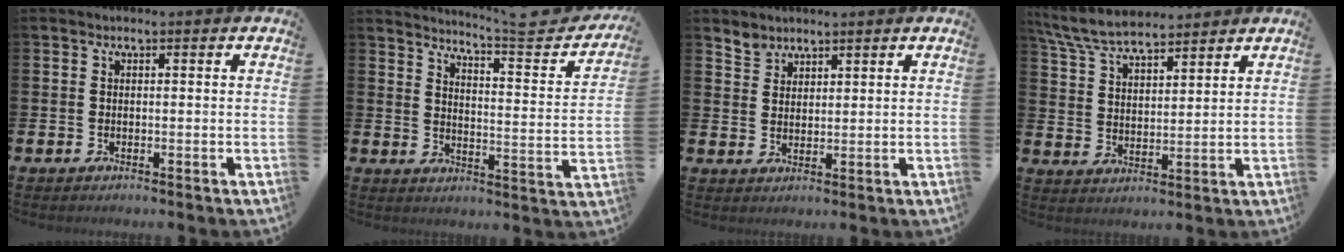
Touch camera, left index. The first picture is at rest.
{"total": 5.8, "force": [5.3, 0.1, 2.2], "torque": [-0.039, -0.055, 0.079]}
{"total": 2.8, "force": [2.6, 1.0, -0.1], "torque": [0.003, -0.010, 0.048]}
{"total": 7.3, "force": [6.8, 1.6, 2.1], "torque": [-0.072, -0.021, 0.126]}